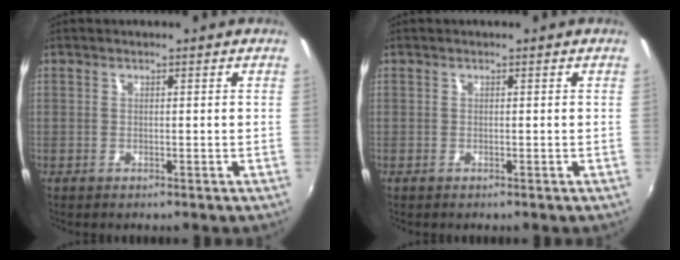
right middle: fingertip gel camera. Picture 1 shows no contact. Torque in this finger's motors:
{"motor_torque": [0.01, -0.03, 0.00, 0.01]}